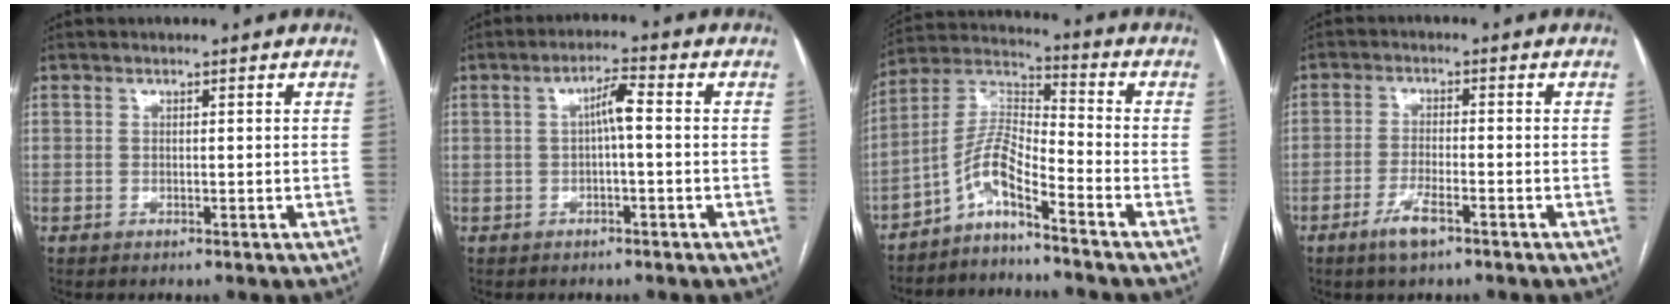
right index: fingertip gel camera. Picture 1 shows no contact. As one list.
[{"total": 3.7, "force": [0.0, 0.4, 3.7], "torque": [-0.063, 0.014, 0.002]}, {"total": 7.6, "force": [-5.1, 0.7, 5.6], "torque": [-0.122, 0.017, -0.102]}, {"total": 4.3, "force": [-2.7, 0.8, 3.3], "torque": [-0.068, -0.004, -0.048]}]